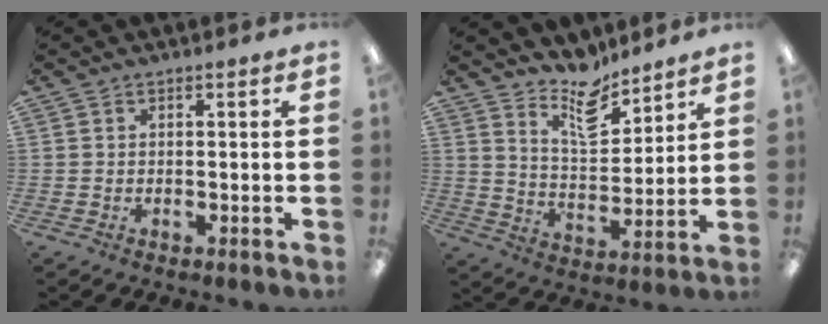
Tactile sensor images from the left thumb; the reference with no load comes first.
{"total": 11.3, "force": [9.5, 4.0, 4.4], "torque": [-0.068, -0.064, 0.173]}